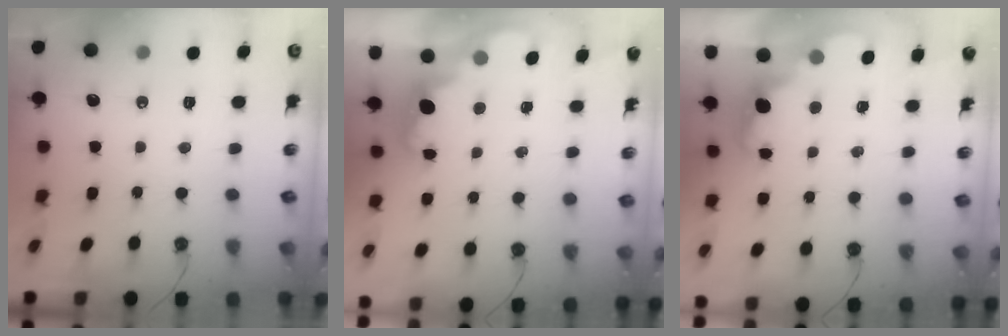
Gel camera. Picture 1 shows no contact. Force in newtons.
{"total": 2.0, "press": 1.9, "slide": 0.6}
{"total": 3.1, "press": 3.0, "slide": 0.3}